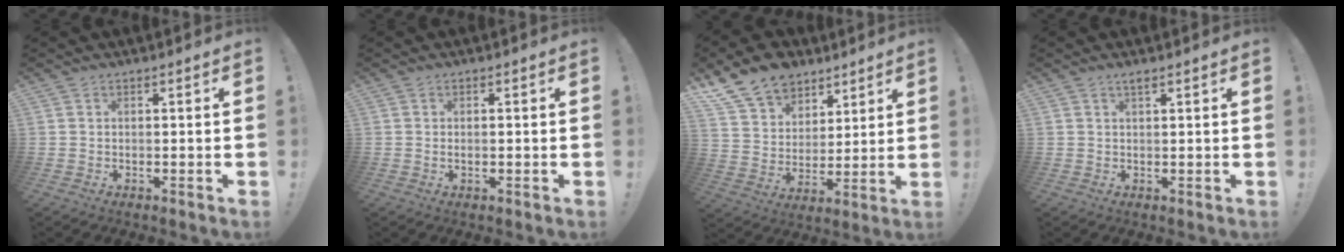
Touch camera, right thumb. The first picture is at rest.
{"total": 0.7, "force": [-0.2, 0.1, 0.7], "torque": [-0.012, 0.000, -0.003]}
{"total": 15.0, "force": [10.7, 9.6, 4.5], "torque": [-0.084, -0.071, 0.206]}
{"total": 1.2, "force": [0.9, 0.0, 0.8], "torque": [-0.025, 0.005, 0.017]}